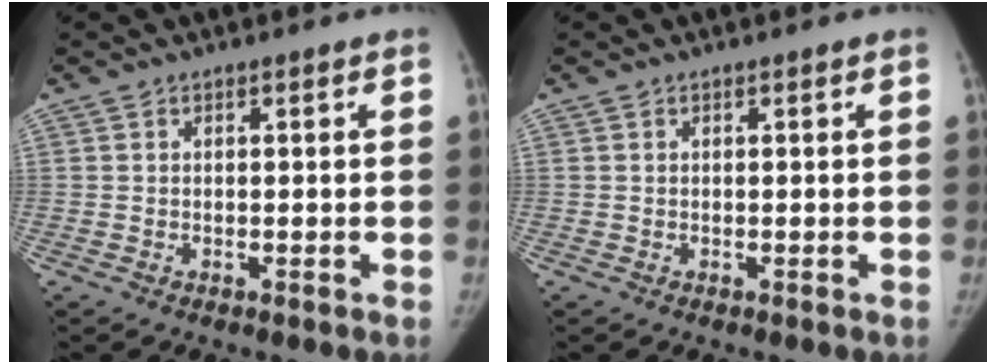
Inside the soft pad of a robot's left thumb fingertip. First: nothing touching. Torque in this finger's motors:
{"motor_torque": [0.17, 0.05, 0.39, -0.25, 0.03]}